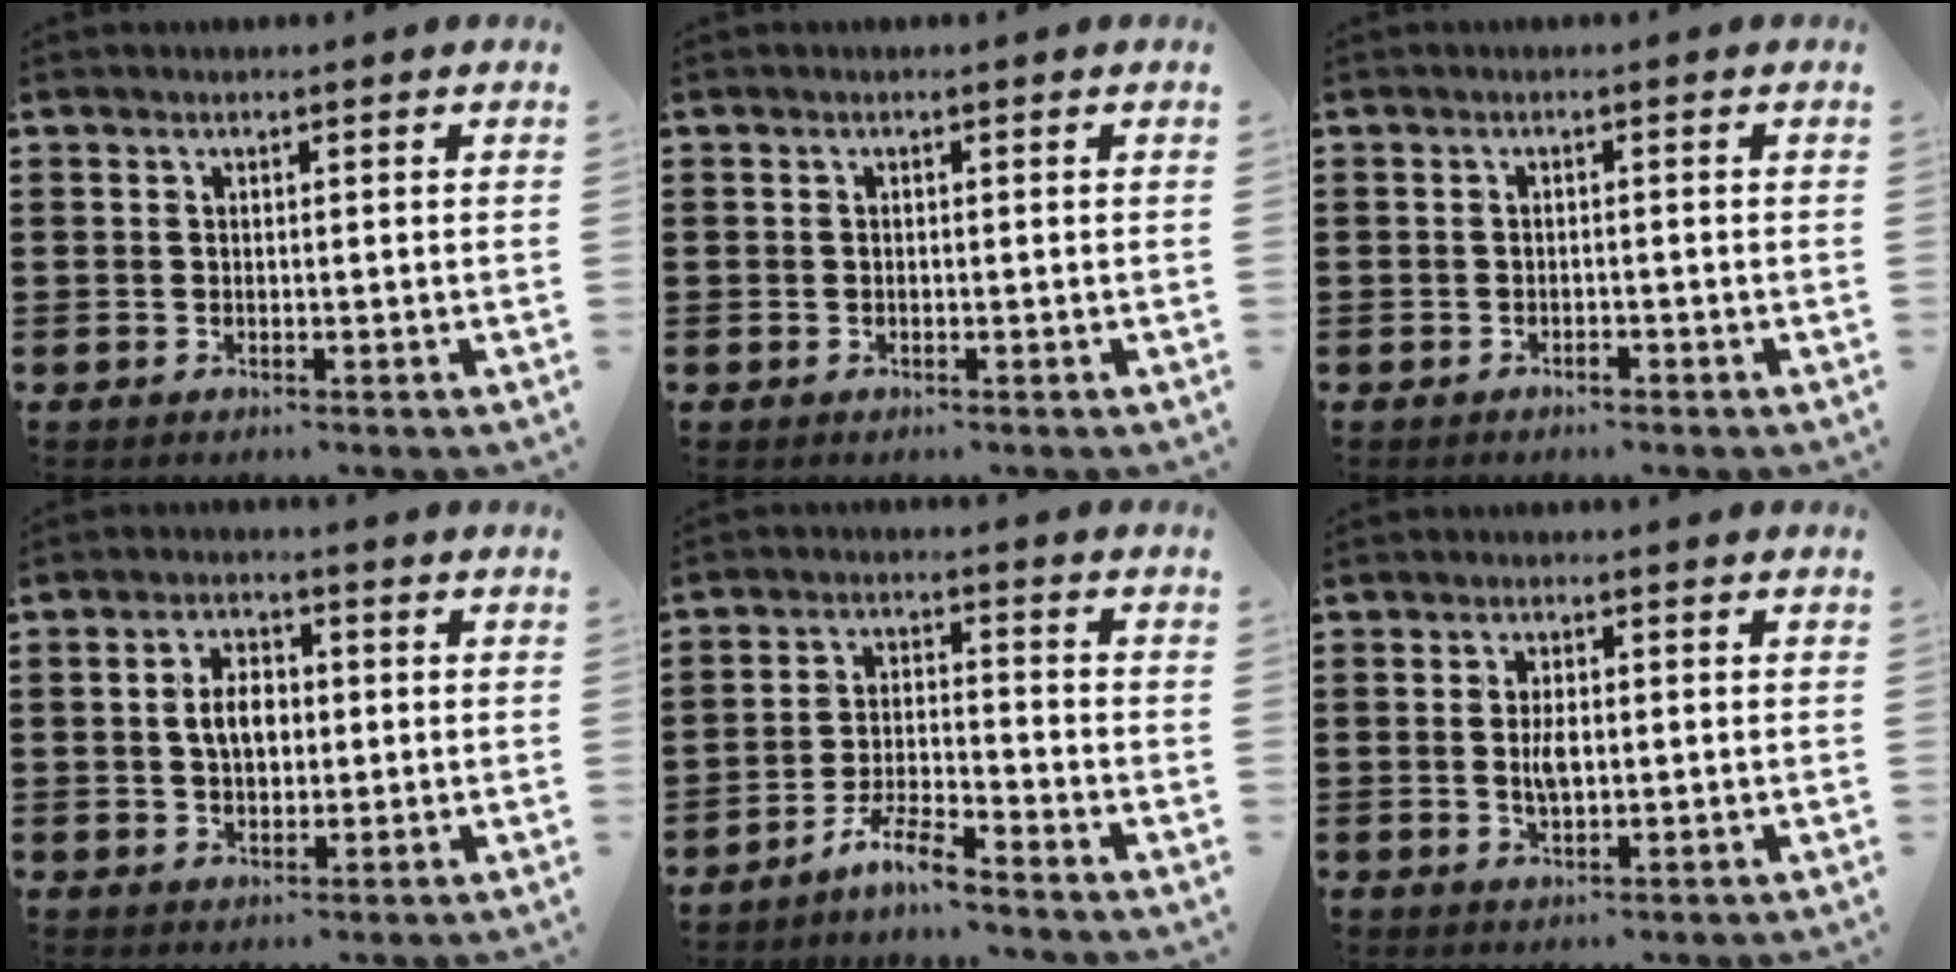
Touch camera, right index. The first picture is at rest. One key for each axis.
{"total": 0.0}
{"total": 1.0, "fx": -1.0, "fy": 0.1, "fz": 0.3, "tx": -0.010, "ty": -0.003, "tz": -0.020}
{"total": 4.7, "fx": 0.2, "fy": 2.9, "fz": 3.7, "tx": -0.068, "ty": 0.010, "tz": -0.002}
{"total": 5.3, "fx": -4.8, "fy": 0.2, "fz": 2.3, "tx": -0.063, "ty": -0.005, "tz": -0.096}
{"total": 3.6, "fx": 0.0, "fy": 1.6, "fz": 3.2, "tx": -0.062, "ty": 0.004, "tz": -0.001}